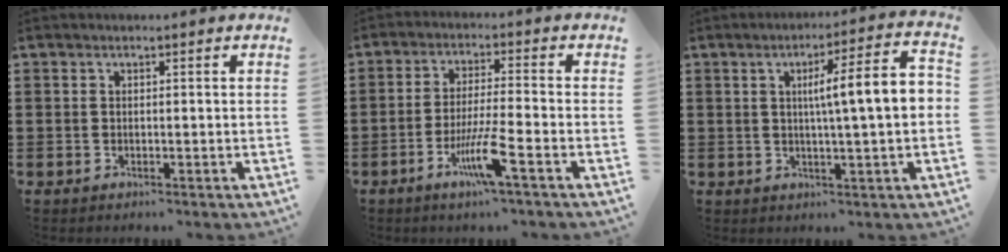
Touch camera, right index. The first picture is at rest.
{"total": 7.4, "force": [-3.8, 0.2, 6.4], "torque": [-0.122, -0.010, -0.069]}
{"total": 8.6, "force": [0.7, 0.5, 8.5], "torque": [-0.141, -0.006, 0.001]}